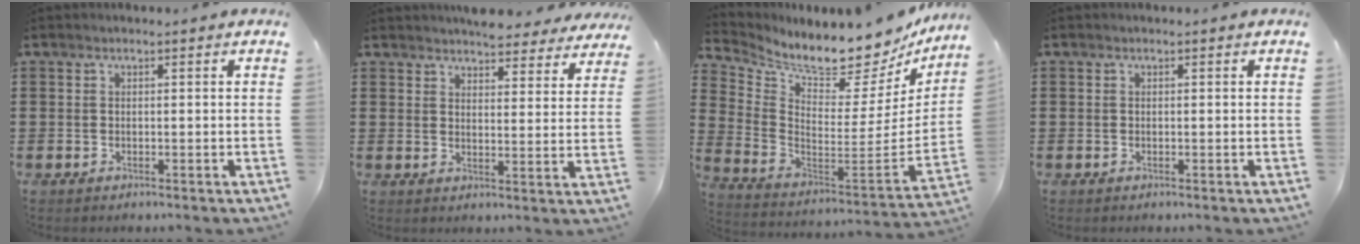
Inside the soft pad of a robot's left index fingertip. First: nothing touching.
{"total": 4.6, "force": [4.5, 0.5, 0.5], "torque": [-0.011, -0.024, 0.082]}
{"total": 8.0, "force": [7.7, 0.3, 2.2], "torque": [-0.062, -0.093, 0.119]}
{"total": 0.0}